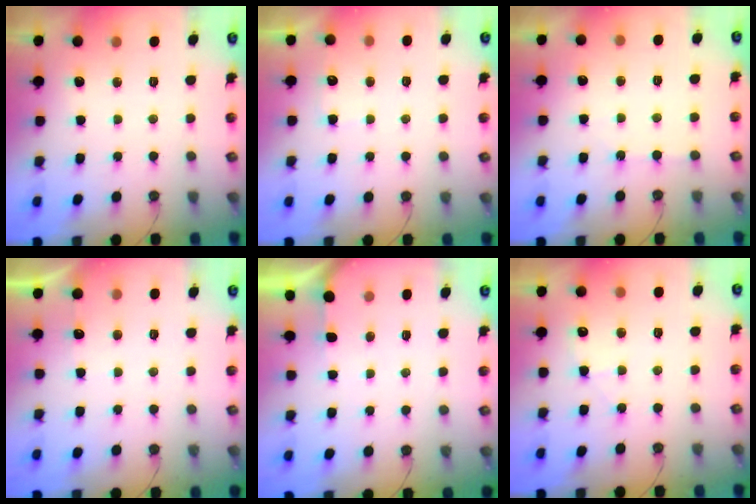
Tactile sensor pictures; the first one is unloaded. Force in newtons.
{"total": 4.2, "press": 4.1, "slide": 0.6}
{"total": 2.4, "press": 2.4, "slide": 0.4}
{"total": 2.7, "press": 2.7, "slide": 0.3}
{"total": 1.9, "press": 1.9, "slide": 0.2}
{"total": 4.6, "press": 4.5, "slide": 0.7}